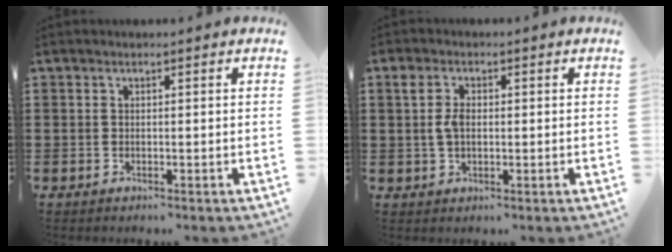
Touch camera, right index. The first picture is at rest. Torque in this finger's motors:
{"motor_torque": [0.09, 0.10, 0.10, 0.07]}